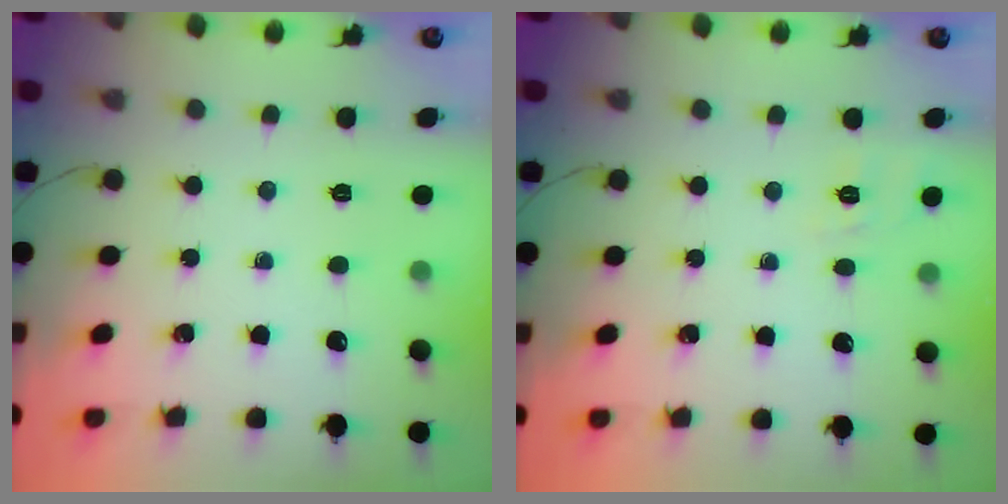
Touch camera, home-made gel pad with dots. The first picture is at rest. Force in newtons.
{"total": 2.0, "press": 0.5, "slide": 1.9}